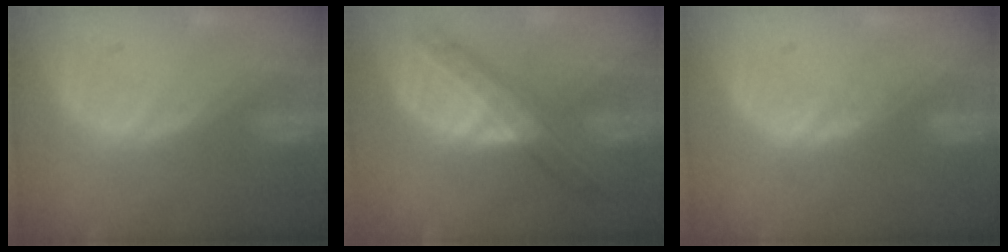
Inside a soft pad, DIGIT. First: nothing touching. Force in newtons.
{"total": 8.4, "press": 7.2, "slide": 4.4}
{"total": 1.3, "press": 1.1, "slide": 0.7}